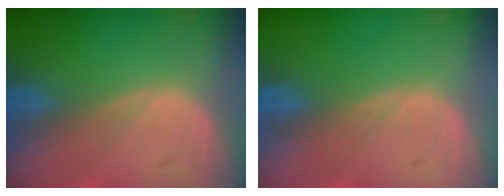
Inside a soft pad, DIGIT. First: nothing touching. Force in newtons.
{"total": 0.0}